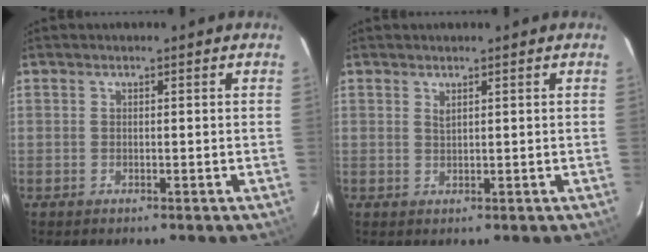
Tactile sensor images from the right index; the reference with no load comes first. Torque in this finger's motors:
{"motor_torque": [-0.06, 0.02, -0.01, 0.02]}